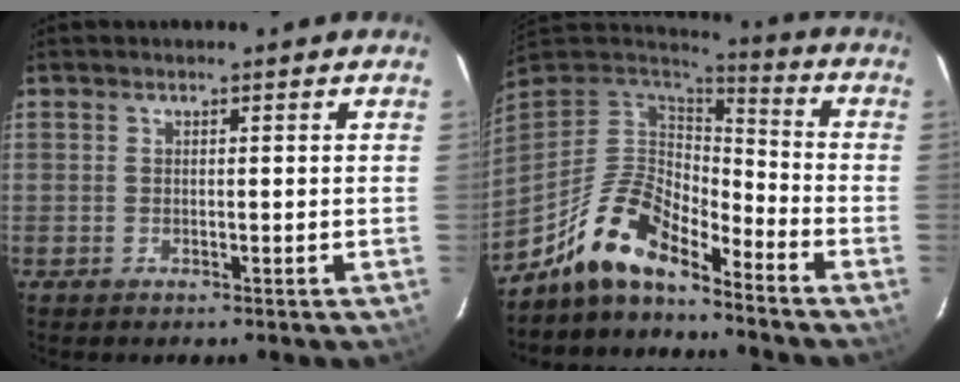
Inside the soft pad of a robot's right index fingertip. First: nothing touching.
{"total": 13.3, "force": [-10.5, 4.0, 7.1], "torque": [-0.148, 0.003, -0.205]}